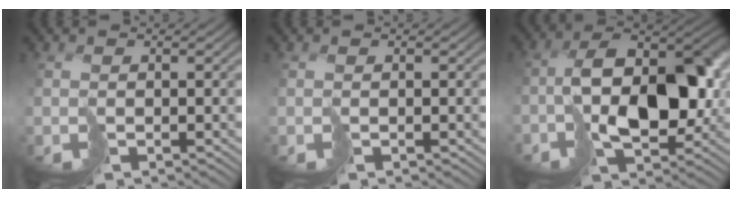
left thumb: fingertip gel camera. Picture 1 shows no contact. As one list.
[{"total": 0.0}, {"total": 11.1, "force": [-1.0, 6.7, 8.8], "torque": [-0.122, 0.013, -0.009]}]